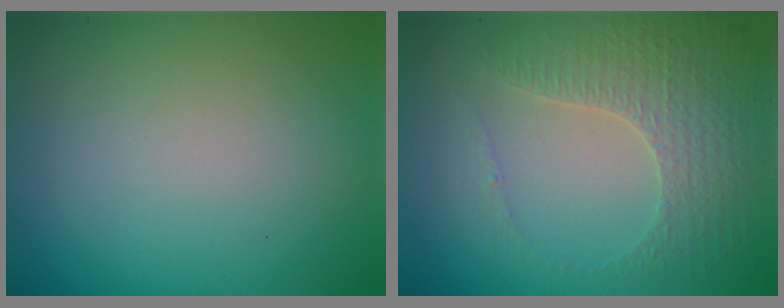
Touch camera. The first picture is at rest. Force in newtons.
{"total": 3.3, "press": 3.2, "slide": 0.9}